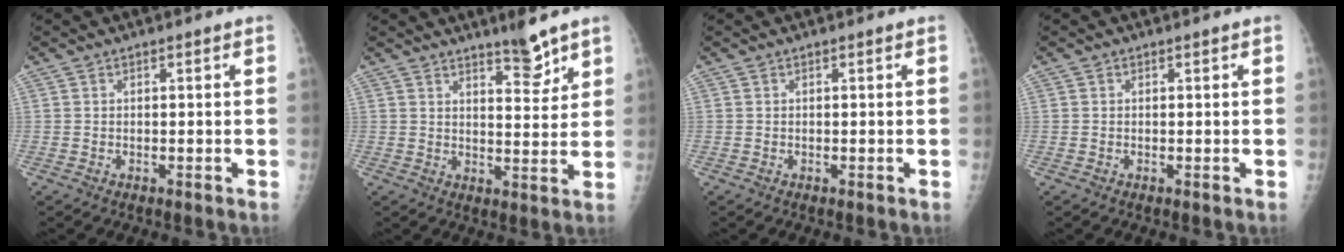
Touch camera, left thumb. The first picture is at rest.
{"total": 5.6, "force": [4.5, 1.2, 3.1], "torque": [-0.032, -0.039, 0.068]}
{"total": 0.0}
{"total": 0.0}